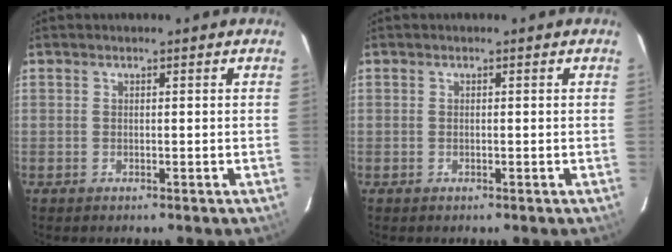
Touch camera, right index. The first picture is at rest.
{"total": 0.0}